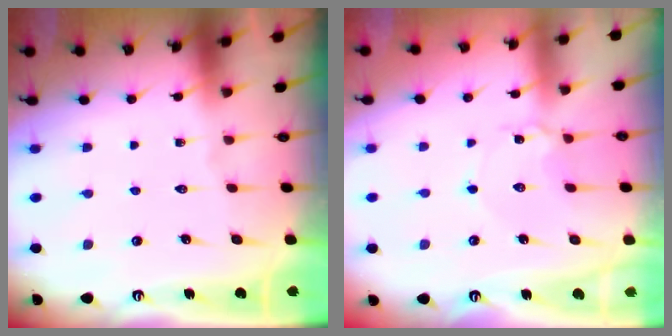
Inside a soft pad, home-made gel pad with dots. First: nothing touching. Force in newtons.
{"total": 3.2, "press": 3.2, "slide": 0.3}